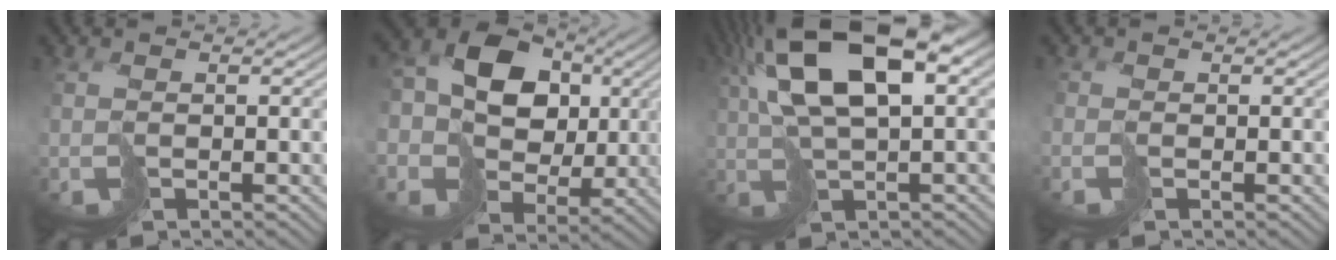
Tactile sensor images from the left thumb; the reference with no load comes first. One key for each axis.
{"total": 13.4, "fx": 2.0, "fy": 11.5, "fz": 6.5, "tx": -0.174, "ty": 0.006, "tz": 0.031}
{"total": 13.7, "fx": 4.8, "fy": 5.4, "fz": 11.7, "tx": -0.233, "ty": 0.010, "tz": 0.089}
{"total": 0.6, "fx": -0.5, "fy": 0.4, "fz": 0.0, "tx": -0.003, "ty": -0.002, "tz": -0.013}